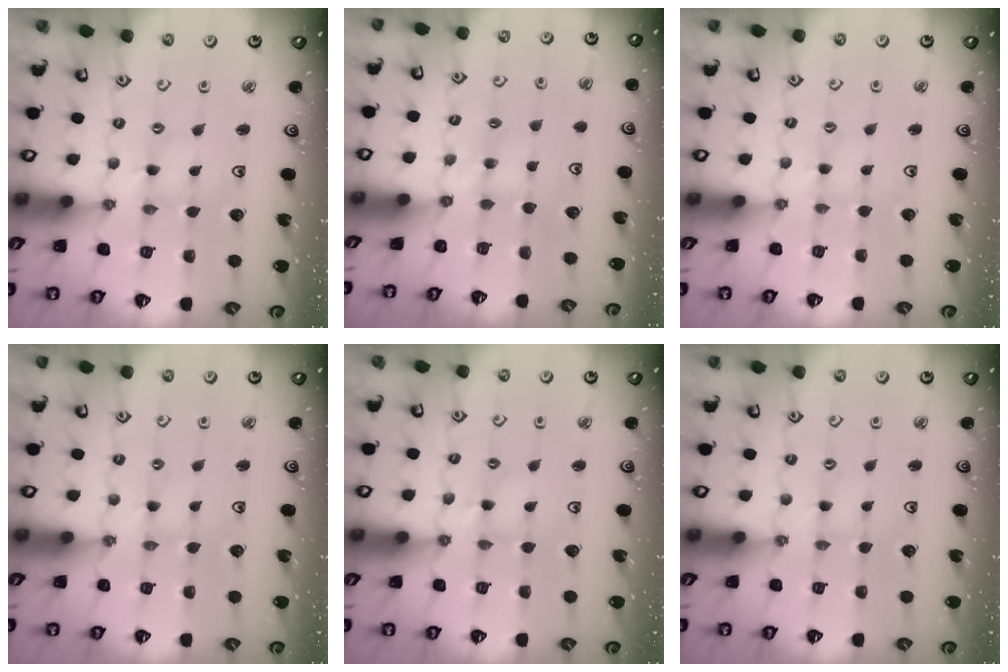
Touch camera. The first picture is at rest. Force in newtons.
{"total": 3.6, "press": 3.5, "slide": 0.5}
{"total": 1.6, "press": 1.5, "slide": 0.3}
{"total": 0.0}
{"total": 2.5, "press": 2.5, "slide": 0.3}
{"total": 0.0}